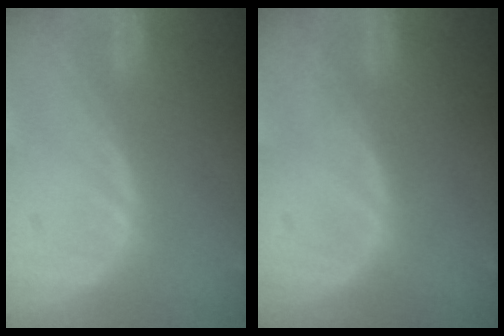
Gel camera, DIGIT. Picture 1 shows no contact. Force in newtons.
{"total": 0.0}